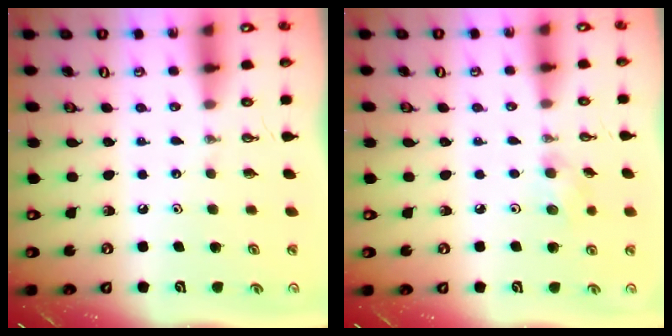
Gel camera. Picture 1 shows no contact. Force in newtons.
{"total": 5.7, "press": 5.4, "slide": 1.8}